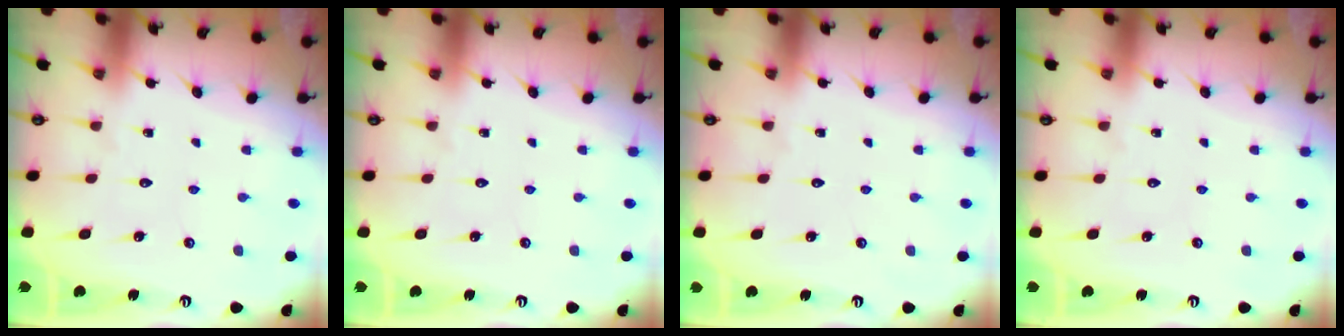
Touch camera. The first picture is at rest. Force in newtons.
{"total": 0.0}
{"total": 0.0}
{"total": 0.0}